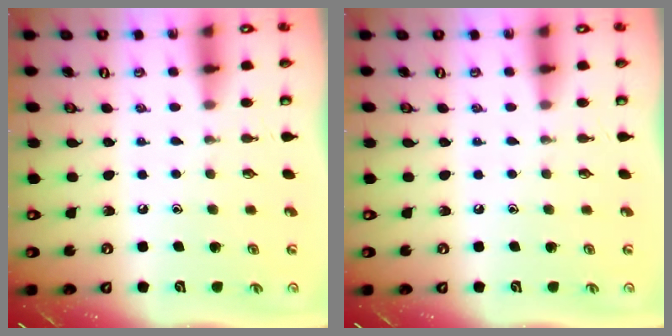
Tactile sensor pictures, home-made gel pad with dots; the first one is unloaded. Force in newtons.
{"total": 0.0}